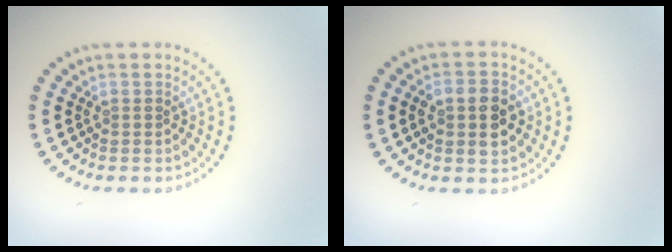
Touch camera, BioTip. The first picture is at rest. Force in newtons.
{"total": 4.0, "press": 4.0, "slide": 0.3}